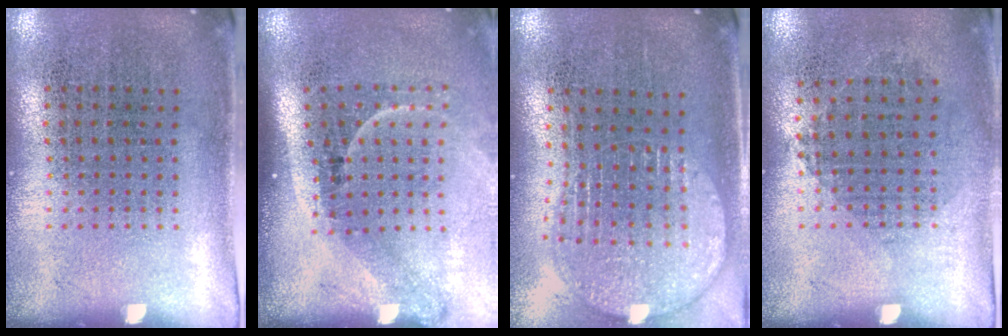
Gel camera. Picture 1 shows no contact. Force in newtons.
{"total": 2.2, "press": 1.5, "slide": 1.7}
{"total": 1.7, "press": 1.5, "slide": 0.9}
{"total": 0.9, "press": 0.8, "slide": 0.4}